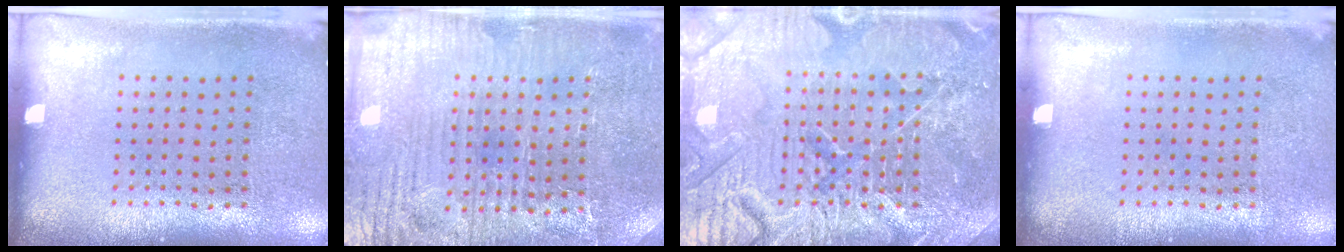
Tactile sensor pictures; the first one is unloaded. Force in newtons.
{"total": 4.1, "press": 4.0, "slide": 0.9}
{"total": 7.2, "press": 7.2, "slide": 0.9}
{"total": 0.0}